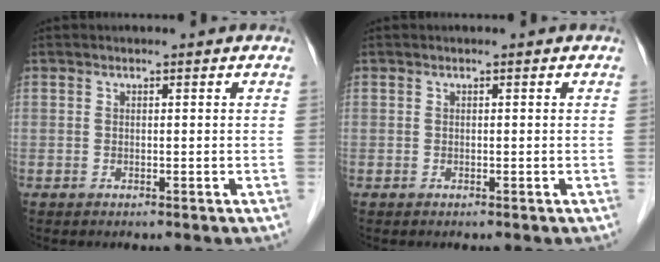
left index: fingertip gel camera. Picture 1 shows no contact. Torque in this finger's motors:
{"motor_torque": [0.01, 0.00, 0.00, 0.00]}